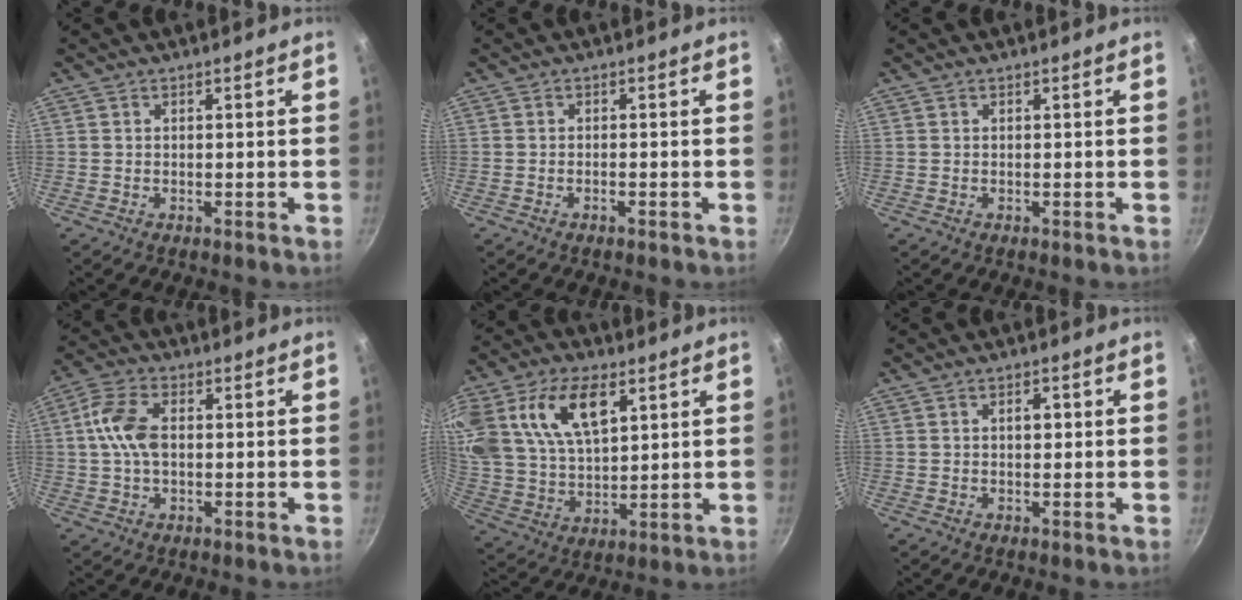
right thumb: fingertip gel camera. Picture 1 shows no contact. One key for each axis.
{"total": 0.7, "fx": -0.5, "fy": 0.2, "fz": 0.5, "tx": -0.011, "ty": 0.005, "tz": -0.012}
{"total": 0.0}
{"total": 8.4, "fx": 0.7, "fy": 5.0, "fz": 6.7, "tx": -0.131, "ty": 0.020, "tz": 0.005}
{"total": 20.3, "fx": 8.1, "fy": 11.9, "fz": 14.3, "tx": -0.286, "ty": -0.001, "tz": 0.158}
{"total": 2.2, "fx": 0.4, "fy": 1.2, "fz": 1.8, "tx": -0.017, "ty": 0.003, "tz": 0.004}